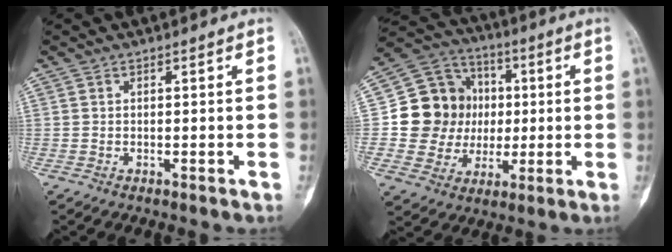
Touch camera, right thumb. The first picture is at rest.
{"total": 15.7, "force": [1.0, 14.2, 6.6], "torque": [-0.069, 0.022, 0.025]}